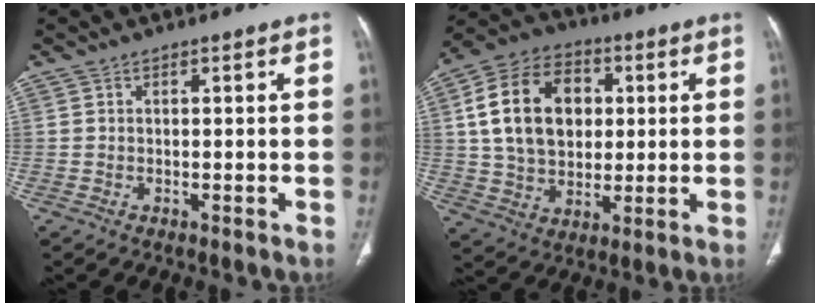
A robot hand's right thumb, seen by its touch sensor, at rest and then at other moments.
{"total": 18.3, "force": [3.6, 13.3, 12.1], "torque": [-0.189, 0.012, 0.065]}